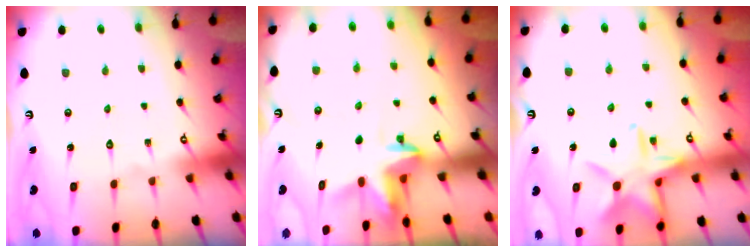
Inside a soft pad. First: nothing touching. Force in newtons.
{"total": 3.7, "press": 3.7, "slide": 0.3}
{"total": 14.1, "press": 14.0, "slide": 1.0}